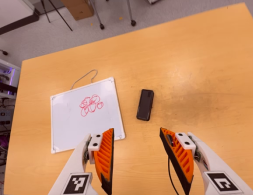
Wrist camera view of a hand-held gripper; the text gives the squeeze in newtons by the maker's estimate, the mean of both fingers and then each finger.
{"total": 0.0}